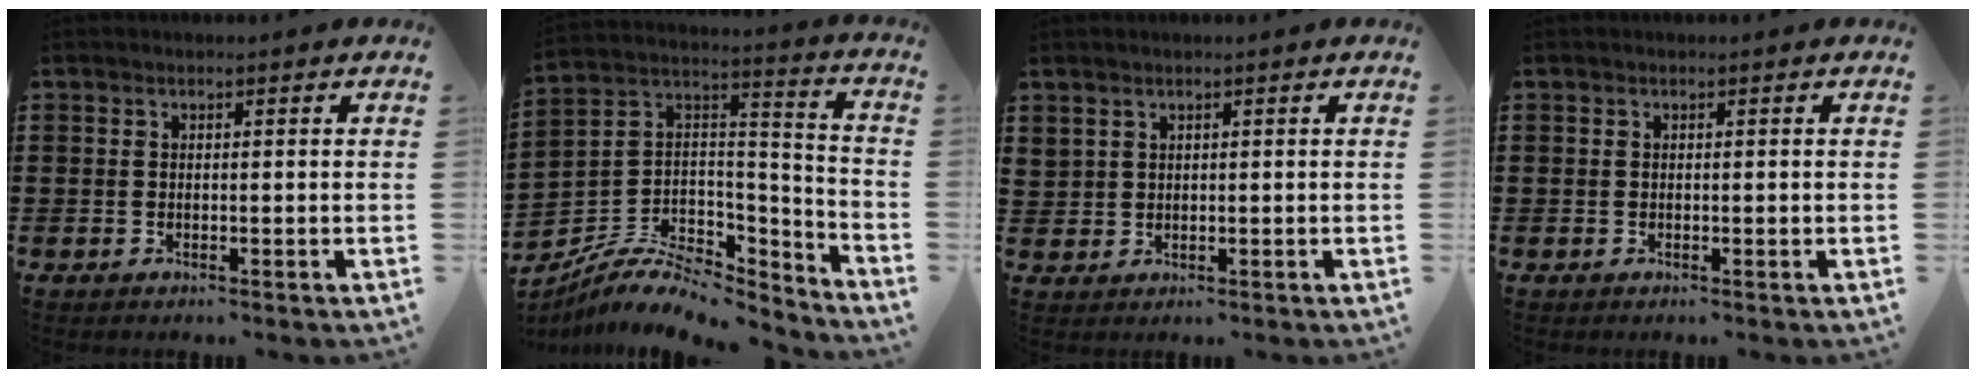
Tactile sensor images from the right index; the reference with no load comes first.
{"total": 9.0, "force": [-6.5, 4.3, 4.6], "torque": [-0.094, 0.010, -0.122]}
{"total": 1.4, "force": [1.2, 0.8, 0.3], "torque": [-0.008, 0.002, 0.023]}
{"total": 0.0}